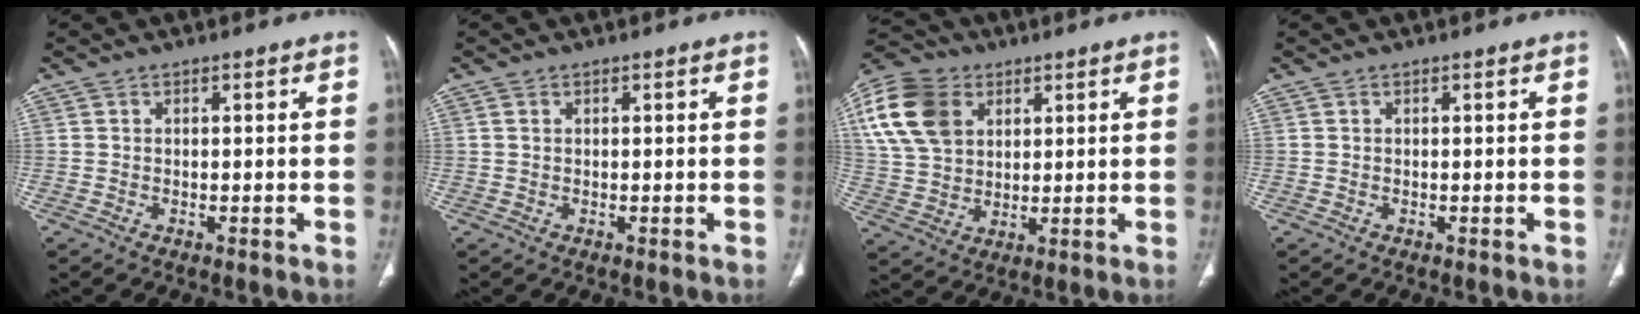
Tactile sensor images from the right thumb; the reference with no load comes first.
{"total": 0.6, "force": [0.2, 0.5, 0.3], "torque": [-0.006, 0.005, 0.004]}
{"total": 15.6, "force": [5.7, 11.4, 9.1], "torque": [-0.172, 0.001, 0.107]}
{"total": 0.0}